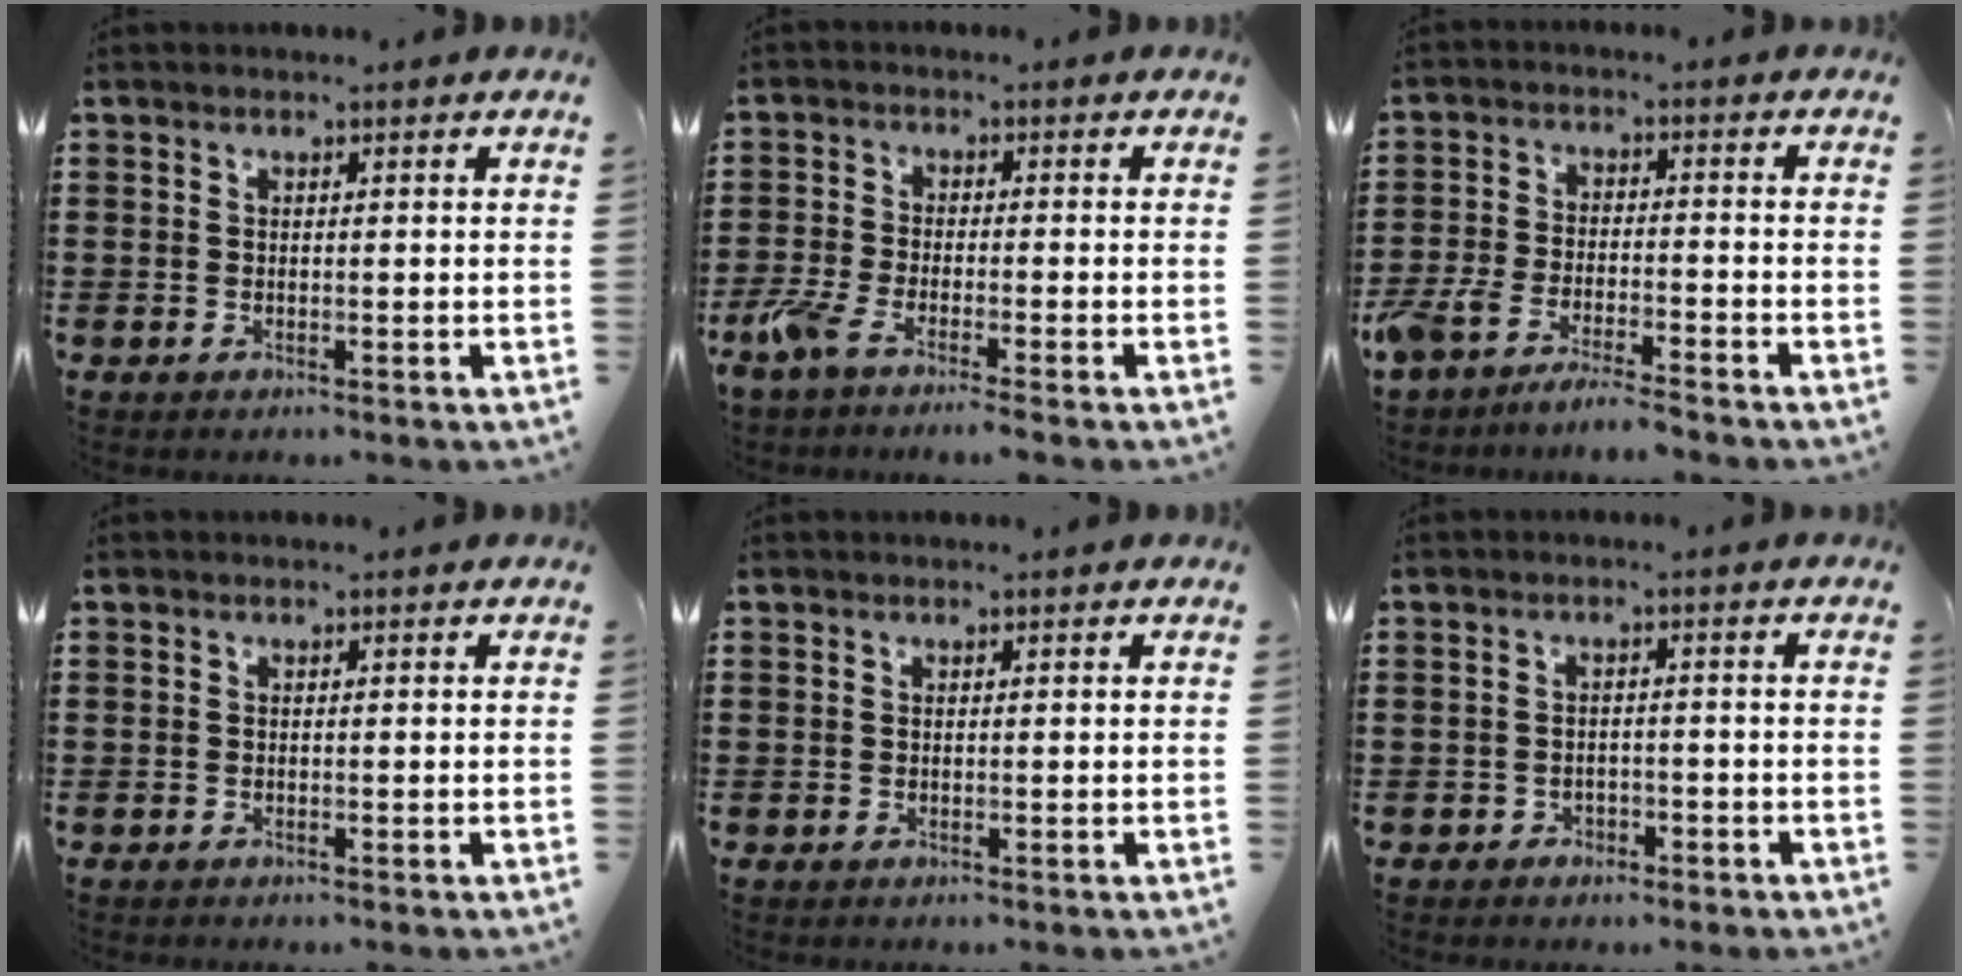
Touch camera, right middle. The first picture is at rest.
{"total": 4.0, "force": [-3.0, 0.4, 2.6], "torque": [-0.080, -0.015, -0.066]}
{"total": 5.5, "force": [-5.1, 0.2, 1.9], "torque": [-0.052, -0.010, -0.104]}
{"total": 0.0}
{"total": 0.0}
{"total": 1.6, "force": [-1.4, 0.8, 0.1], "torque": [-0.010, -0.001, -0.031]}